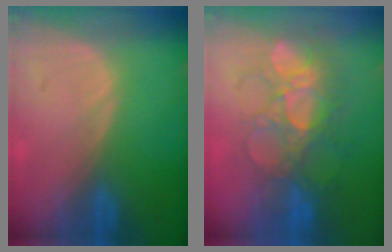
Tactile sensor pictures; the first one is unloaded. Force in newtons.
{"total": 8.7, "press": 8.3, "slide": 2.4}